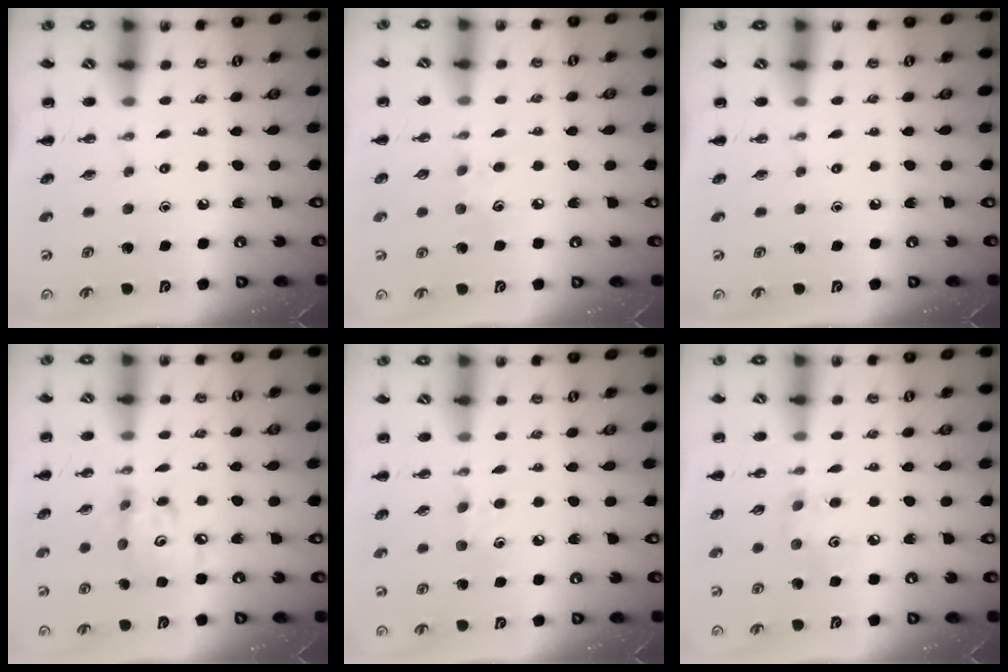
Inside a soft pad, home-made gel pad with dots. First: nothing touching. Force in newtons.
{"total": 4.3, "press": 4.2, "slide": 1.1}
{"total": 0.0}
{"total": 7.7, "press": 7.6, "slide": 1.4}
{"total": 4.4, "press": 4.2, "slide": 1.2}
{"total": 3.9, "press": 3.8, "slide": 0.6}